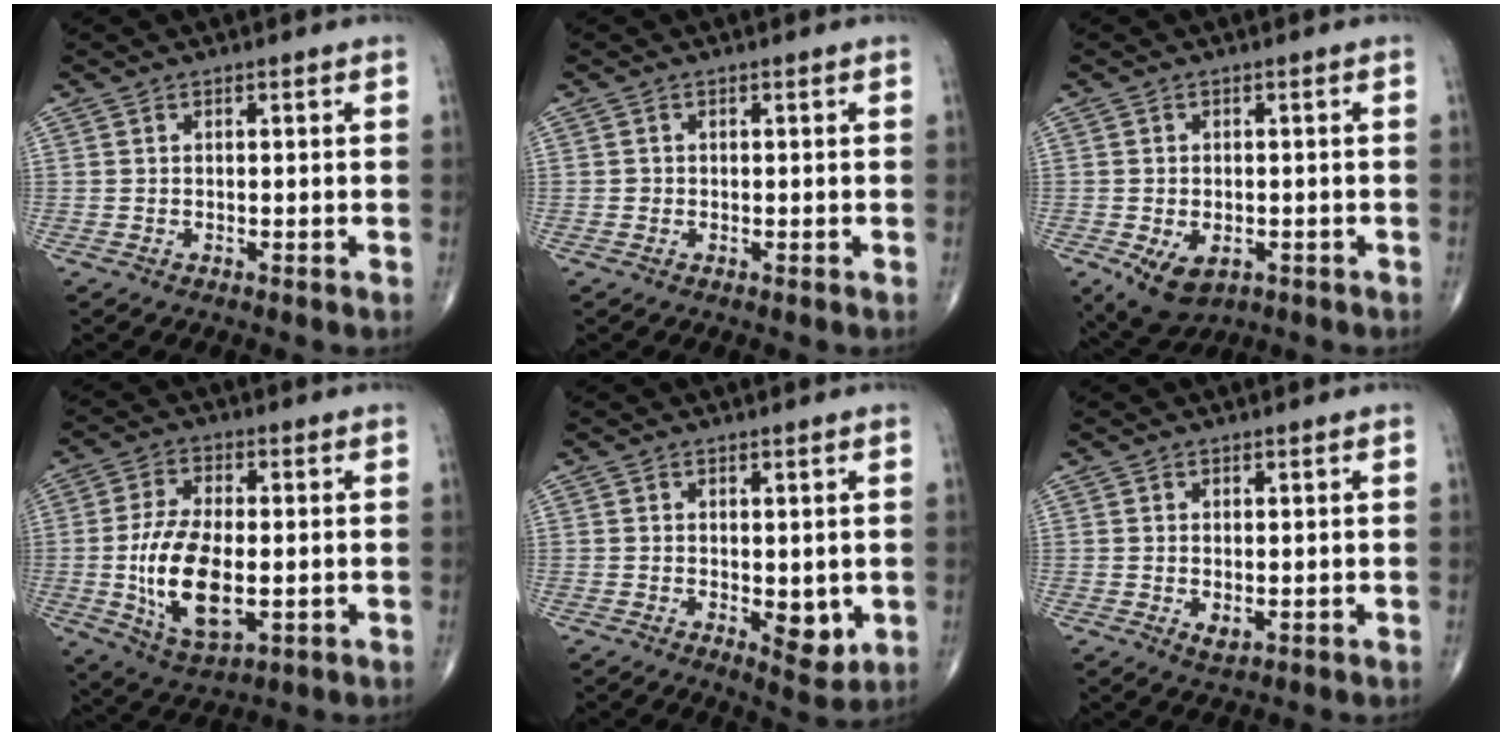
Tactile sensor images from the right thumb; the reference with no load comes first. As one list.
[{"total": 0.5, "force": [-0.1, 0.5, 0.1], "torque": [0.001, 0.003, -0.003]}, {"total": 7.4, "force": [-2.9, 4.7, 4.9], "torque": [-0.076, 0.001, -0.035]}, {"total": 14.5, "force": [-1.8, 7.2, 12.5], "torque": [-0.234, -0.009, -0.024]}, {"total": 5.2, "force": [-0.6, 2.5, 4.5], "torque": [-0.045, -0.013, -0.001]}, {"total": 2.2, "force": [-0.2, 1.3, 1.8], "torque": [-0.027, -0.007, 0.002]}]